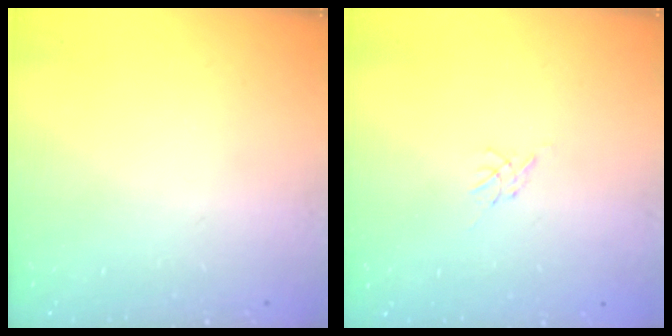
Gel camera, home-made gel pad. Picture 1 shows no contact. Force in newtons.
{"total": 0.0}